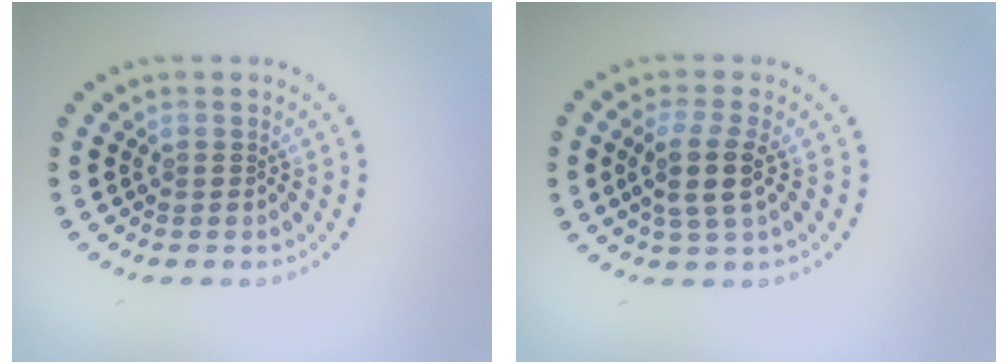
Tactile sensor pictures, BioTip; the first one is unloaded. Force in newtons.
{"total": 3.0, "press": 2.6, "slide": 1.5}